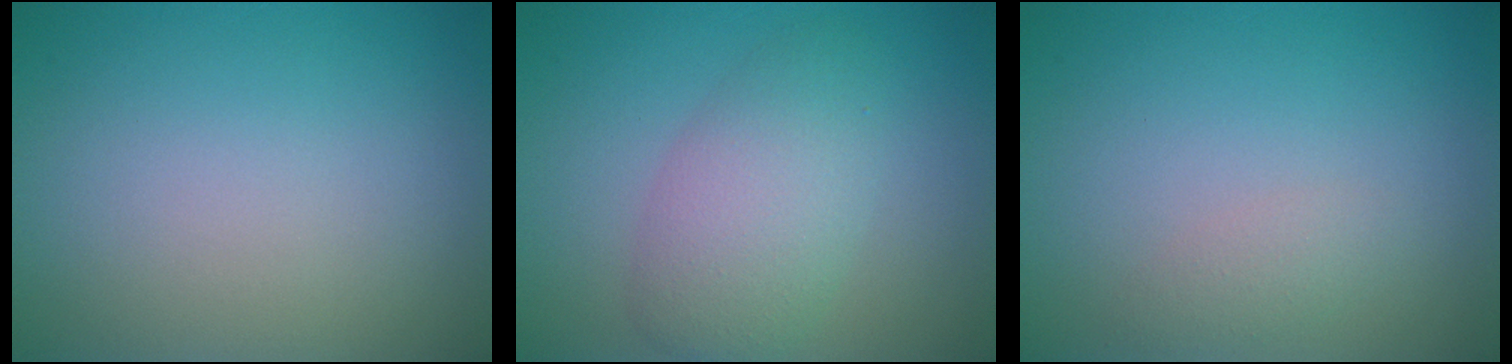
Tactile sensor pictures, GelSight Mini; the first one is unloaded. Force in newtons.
{"total": 4.6, "press": 4.6, "slide": 0.3}
{"total": 1.1, "press": 1.1, "slide": 0.0}